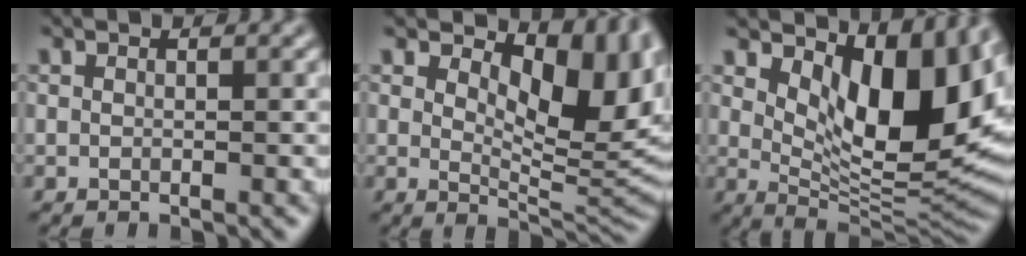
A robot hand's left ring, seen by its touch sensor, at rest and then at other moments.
{"total": 10.1, "force": [3.5, 4.9, 8.1], "torque": [-0.112, -0.005, 0.055]}
{"total": 11.7, "force": [4.1, 5.4, 9.5], "torque": [-0.134, -0.011, 0.073]}